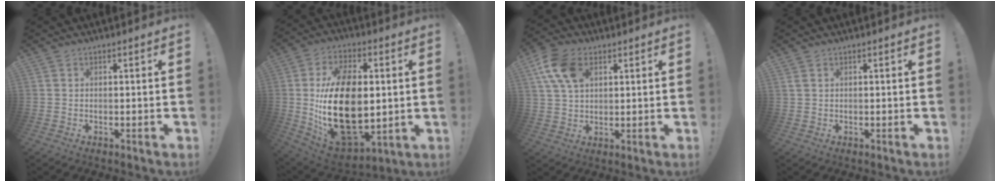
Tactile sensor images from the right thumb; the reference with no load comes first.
{"total": 27.4, "force": [0.1, 16.6, 21.9], "torque": [-0.427, -0.012, 0.011]}
{"total": 11.8, "force": [4.8, 7.5, 7.7], "torque": [-0.147, -0.003, 0.092]}
{"total": 1.1, "force": [0.6, 0.7, 0.7], "torque": [-0.020, 0.005, 0.013]}